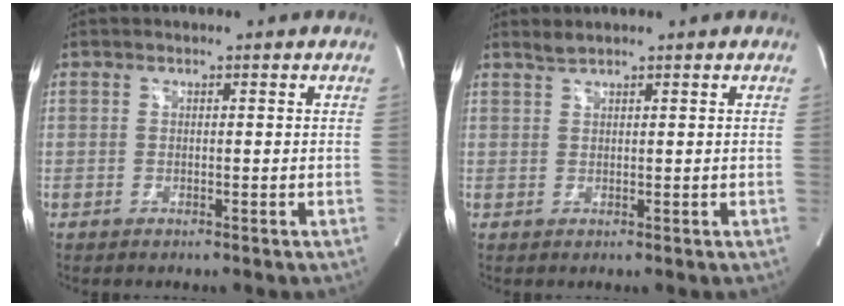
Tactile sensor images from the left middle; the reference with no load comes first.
{"total": 1.1, "force": [1.0, -0.2, 0.2], "torque": [-0.008, 0.003, 0.026]}